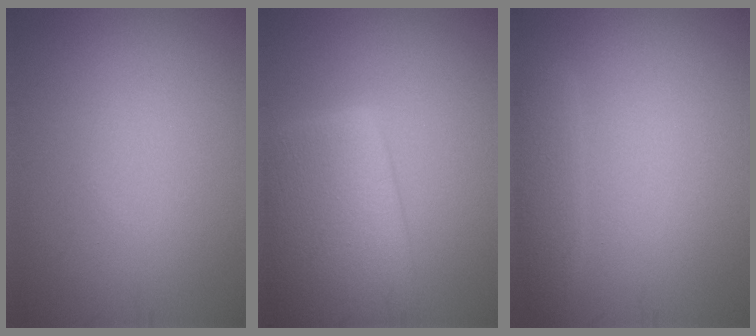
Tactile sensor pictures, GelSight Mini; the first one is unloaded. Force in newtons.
{"total": 10.8, "press": 10.8, "slide": 0.6}
{"total": 2.1, "press": 2.1, "slide": 0.1}